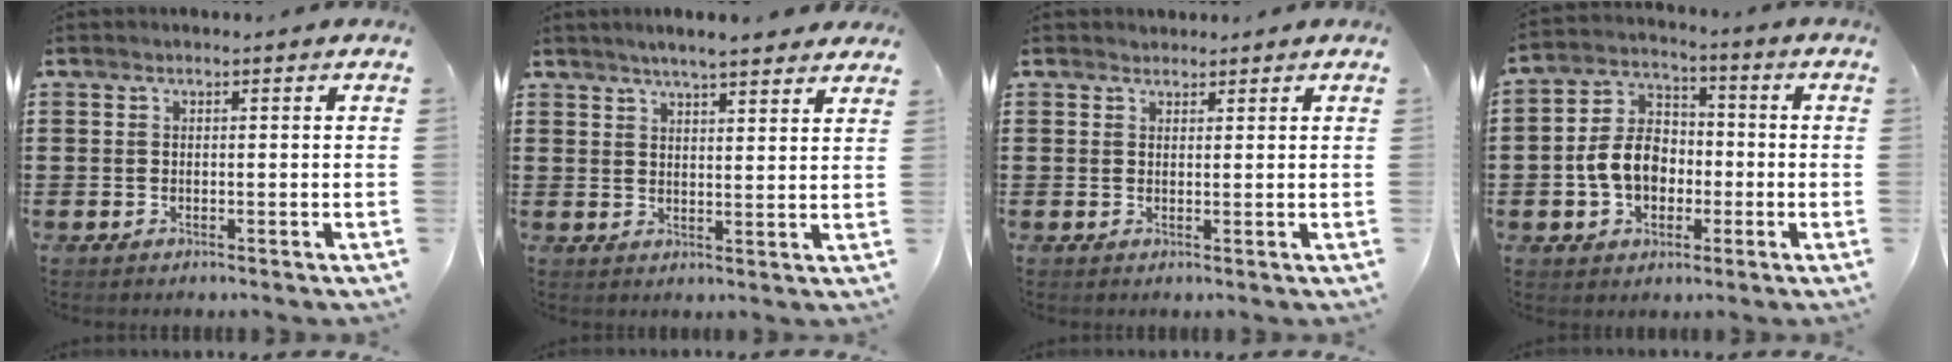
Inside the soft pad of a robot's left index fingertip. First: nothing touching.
{"total": 4.1, "force": [3.8, 0.1, 1.4], "torque": [-0.038, -0.007, 0.069]}
{"total": 1.2, "force": [1.1, 0.4, -0.1], "torque": [-0.001, 0.002, 0.022]}
{"total": 8.0, "force": [-1.7, 6.2, 4.7], "torque": [-0.122, 0.013, -0.037]}